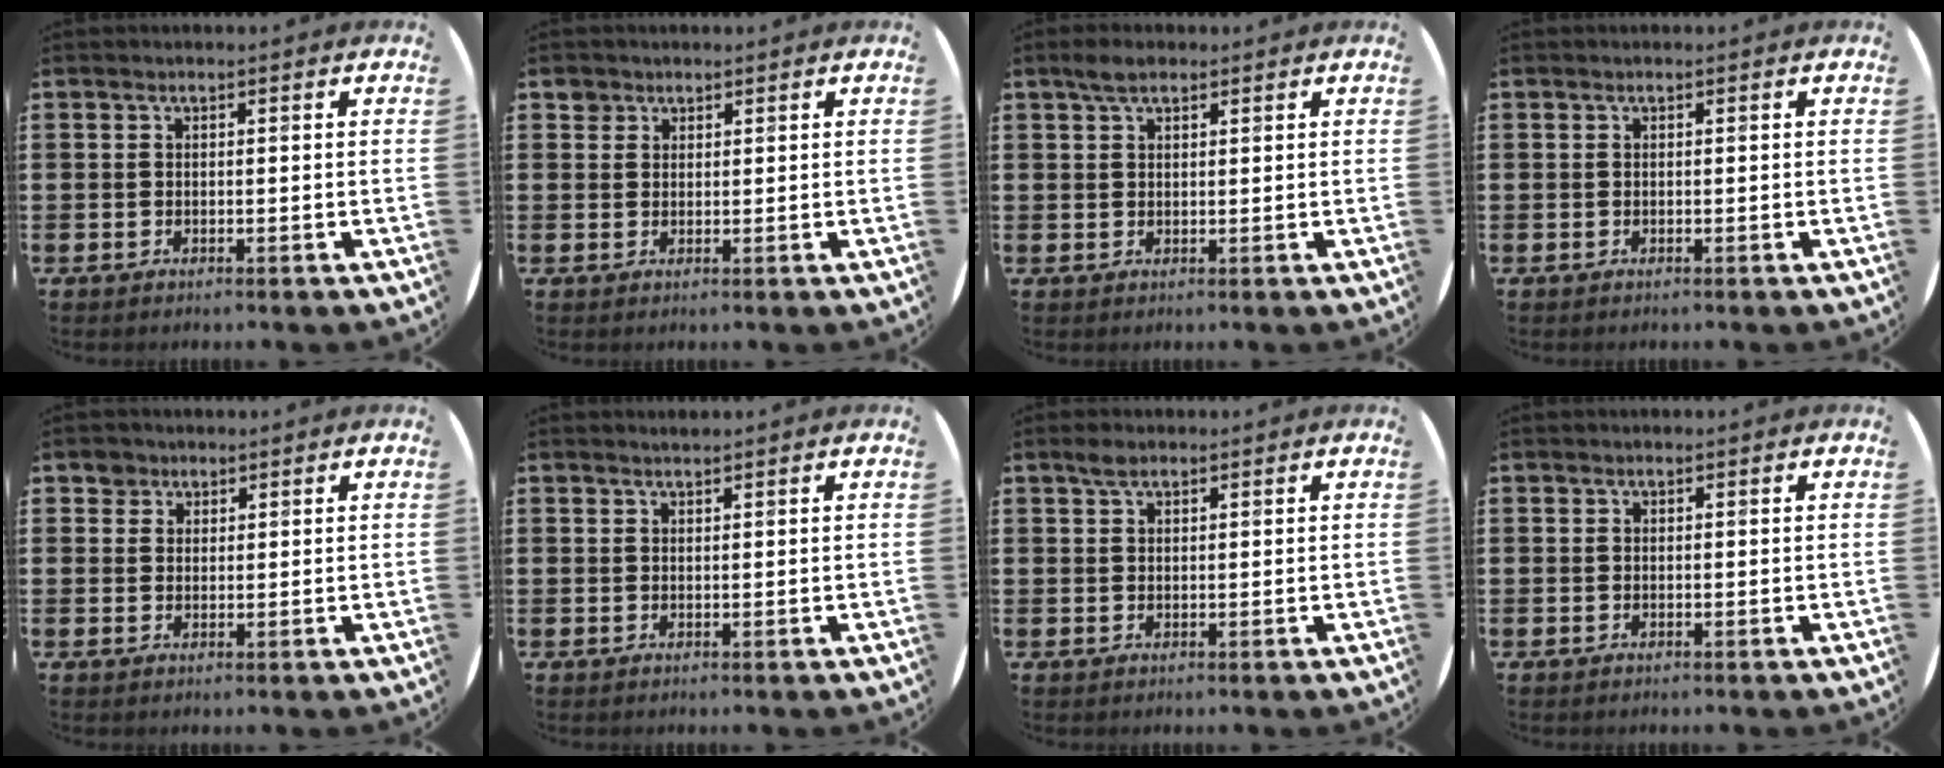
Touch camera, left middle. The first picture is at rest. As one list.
[{"total": 1.7, "force": [1.4, 1.0, 0.0], "torque": [0.007, 0.000, 0.026]}, {"total": 2.8, "force": [2.1, 1.3, 1.4], "torque": [-0.022, 0.004, 0.036]}, {"total": 0.0}, {"total": 2.2, "force": [1.7, 1.4, 0.0], "torque": [0.013, -0.001, 0.030]}, {"total": 0.9, "force": [0.9, 0.0, 0.0], "torque": [0.000, 0.000, 0.017]}, {"total": 1.8, "force": [1.3, 0.8, 0.9], "torque": [-0.012, 0.002, 0.022]}, {"total": 0.0}]